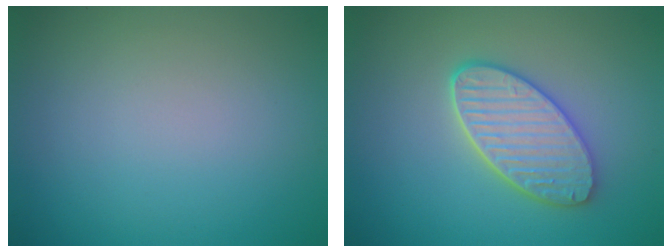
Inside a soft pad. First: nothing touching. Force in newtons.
{"total": 5.1, "press": 4.5, "slide": 2.5}